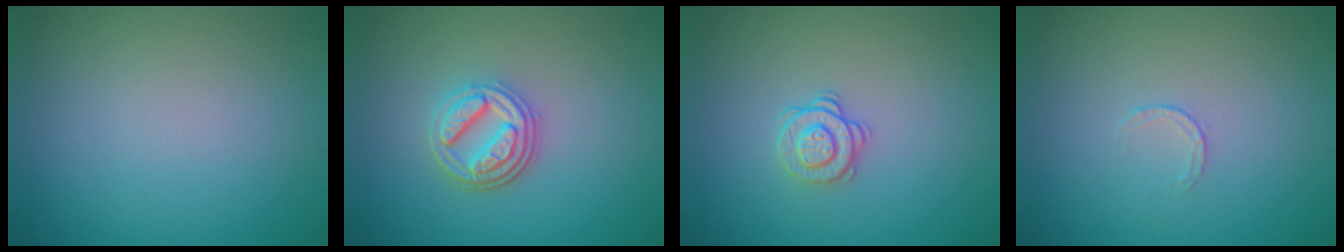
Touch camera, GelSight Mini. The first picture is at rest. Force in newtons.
{"total": 4.0, "press": 3.3, "slide": 2.3}
{"total": 1.7, "press": 1.3, "slide": 1.1}
{"total": 0.6, "press": 0.4, "slide": 0.4}